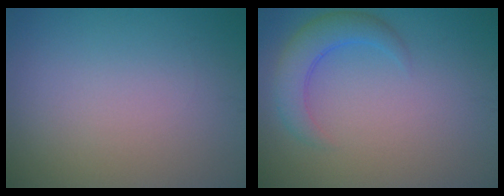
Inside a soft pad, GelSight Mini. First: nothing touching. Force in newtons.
{"total": 3.4, "press": 3.4, "slide": 0.2}